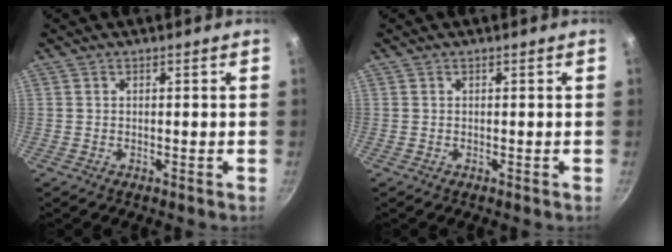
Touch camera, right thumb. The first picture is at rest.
{"total": 0.0}